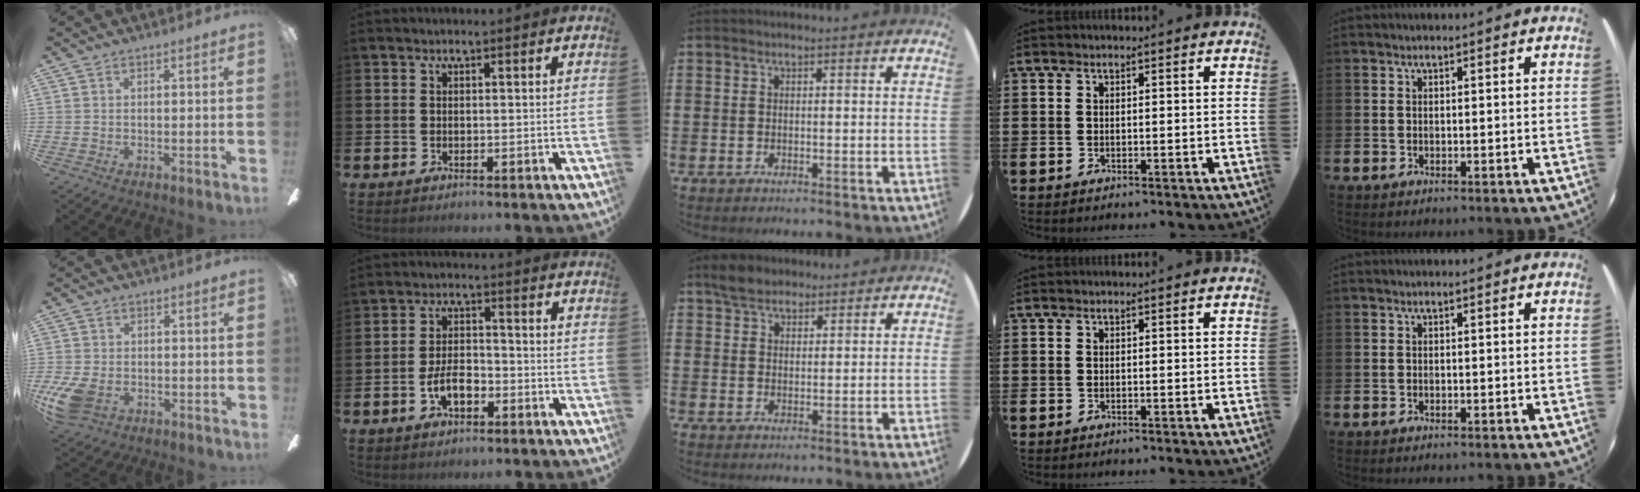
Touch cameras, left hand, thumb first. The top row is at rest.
{"thumb": {"total": 8.4, "force": [-3.2, 5.5, 5.5], "torque": [-0.134, 0.003, -0.057]}, "index": {"total": 4.4, "force": [-1.9, 2.3, 3.2], "torque": [-0.054, 0.007, -0.035]}, "middle": {"total": 3.4, "force": [3.0, 1.6, 0.6], "torque": [-0.012, 0.003, 0.056]}}